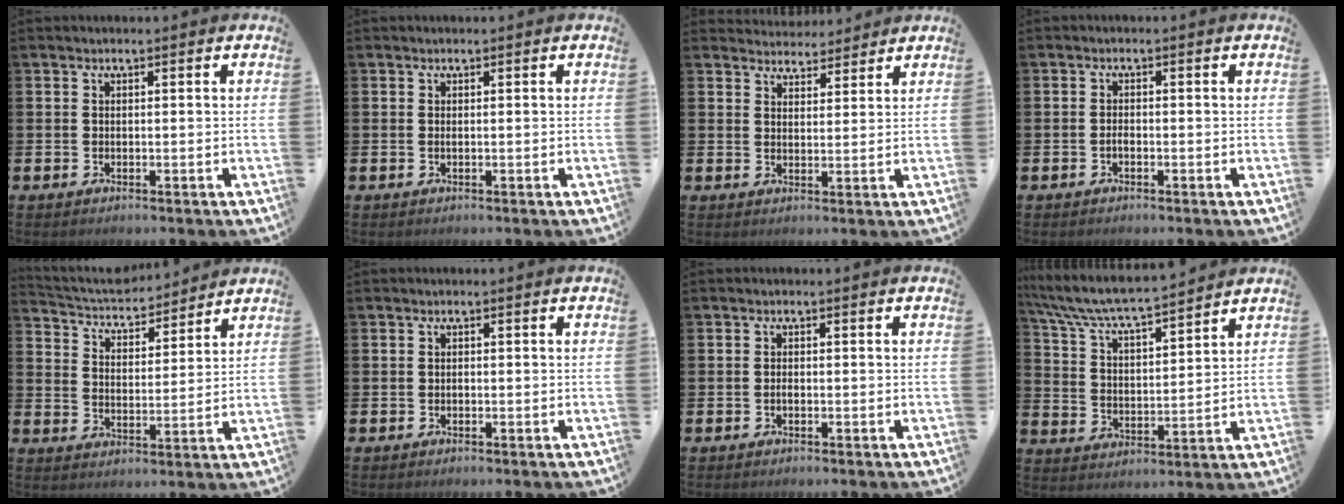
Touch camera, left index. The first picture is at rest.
{"total": 0.0}
{"total": 3.7, "force": [3.5, 1.0, -0.5], "torque": [-0.002, -0.018, 0.064]}
{"total": 0.9, "force": [-0.6, 0.4, 0.6], "torque": [-0.012, -0.002, -0.011]}
{"total": 5.0, "force": [4.8, 1.2, 0.5], "torque": [-0.040, -0.034, 0.082]}
{"total": 0.0}
{"total": 0.6, "force": [-0.3, 0.3, 0.5], "torque": [-0.017, 0.003, -0.005]}
{"total": 7.2, "force": [6.8, 0.4, 2.1], "torque": [-0.075, -0.049, 0.117]}